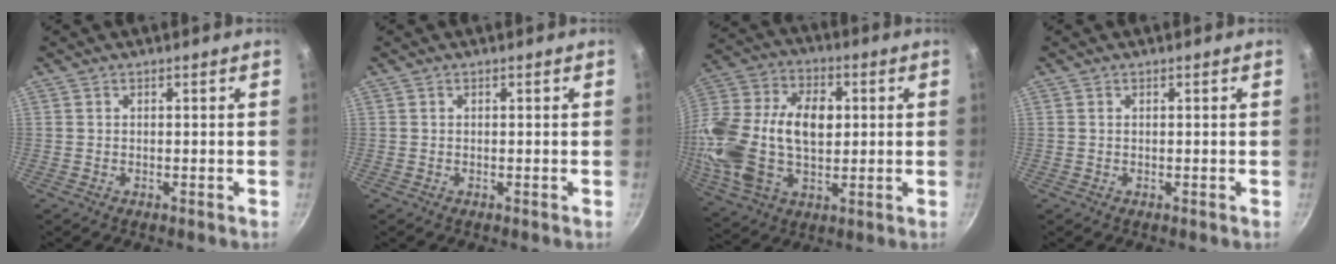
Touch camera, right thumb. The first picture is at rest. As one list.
[{"total": 0.0}, {"total": 23.0, "force": [1.0, 14.6, 17.7], "torque": [-0.341, 0.022, 0.016]}, {"total": 0.0}]